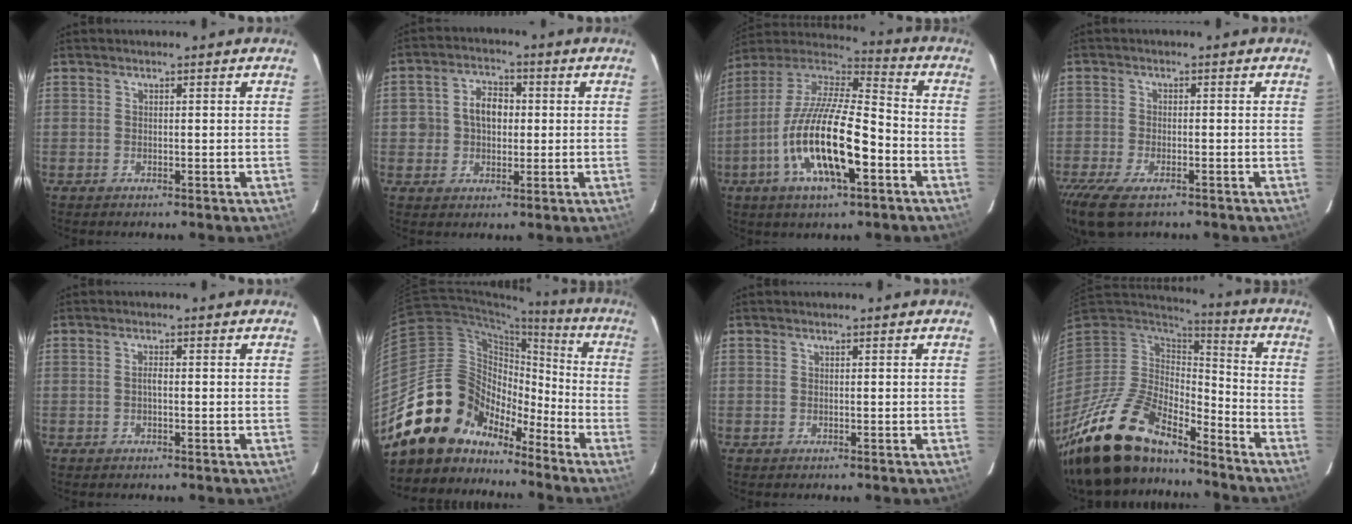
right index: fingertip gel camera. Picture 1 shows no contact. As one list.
[{"total": 6.2, "force": [0.2, 5.0, 3.7], "torque": [-0.065, 0.022, 0.011]}, {"total": 20.5, "force": [-7.3, 6.2, 18.1], "torque": [-0.349, -0.022, -0.142]}, {"total": 9.9, "force": [-7.0, 3.7, 5.9], "torque": [-0.149, -0.039, -0.128]}, {"total": 0.9, "force": [-0.2, 0.3, 0.9], "torque": [-0.017, 0.005, -0.006]}, {"total": 17.4, "force": [-12.8, 10.6, 5.1], "torque": [-0.100, 0.045, -0.226]}, {"total": 0.0}, {"total": 25.9, "force": [-19.2, 10.1, 14.2], "torque": [-0.306, -0.023, -0.339]}]